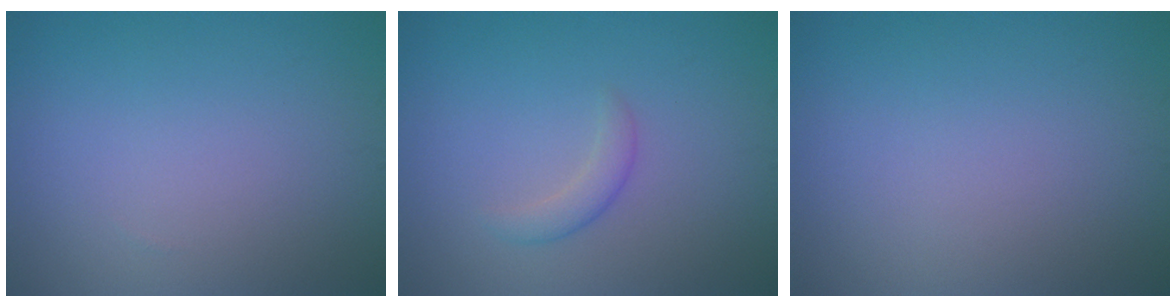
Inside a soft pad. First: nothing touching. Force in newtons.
{"total": 1.5, "press": 1.5, "slide": 0.0}
{"total": 0.0}